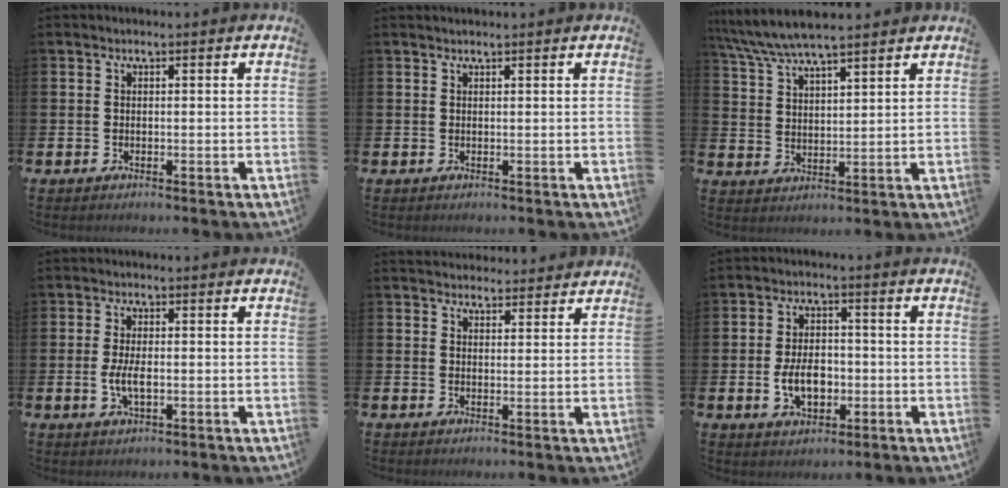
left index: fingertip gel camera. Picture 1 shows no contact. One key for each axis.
{"total": 0.6, "fx": 0.6, "fy": 0.0, "fz": 0.1, "tx": 0.003, "ty": -0.002, "tz": 0.010}
{"total": 6.8, "fx": 6.4, "fy": 0.8, "fz": 2.2, "tx": -0.066, "ty": -0.023, "tz": 0.115}
{"total": 3.6, "fx": -0.4, "fy": 1.5, "fz": 3.3, "tx": -0.062, "ty": -0.002, "tz": -0.011}
{"total": 3.2, "fx": 3.1, "fy": 0.9, "fz": -0.2, "tx": 0.010, "ty": -0.017, "tz": 0.055}
{"total": 5.3, "fx": -1.1, "fy": 3.4, "fz": 4.0, "tx": -0.060, "ty": 0.004, "tz": -0.022}